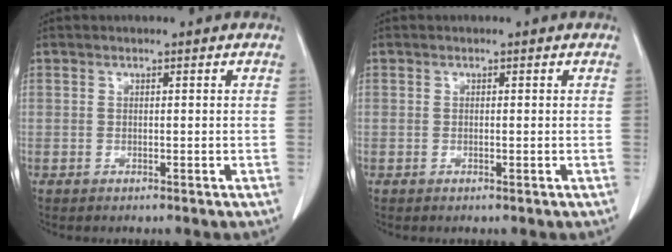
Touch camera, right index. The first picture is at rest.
{"total": 0.0}